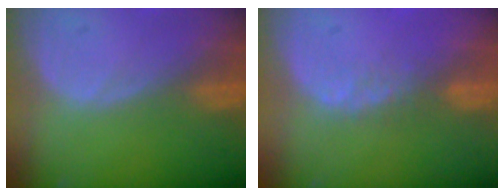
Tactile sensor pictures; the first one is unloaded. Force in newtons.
{"total": 2.5, "press": 1.9, "slide": 1.5}